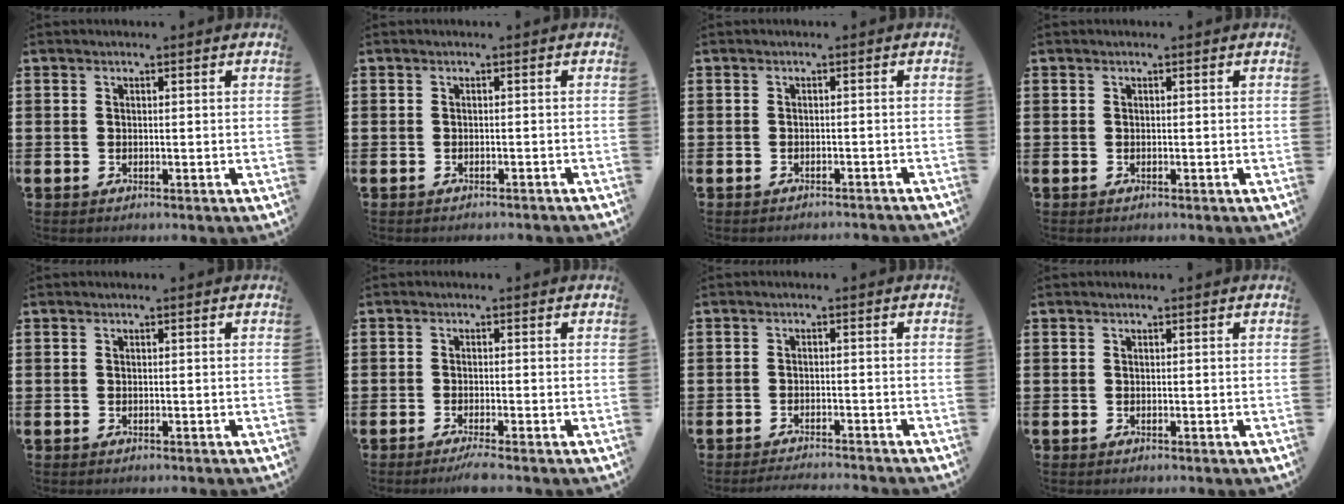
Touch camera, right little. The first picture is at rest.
{"total": 0.5, "force": [-0.5, -0.1, 0.0], "torque": [0.000, 0.000, -0.011]}
{"total": 0.8, "force": [-0.8, -0.2, 0.0], "torque": [0.000, 0.001, -0.016]}
{"total": 0.0}
{"total": 0.0}
{"total": 1.6, "force": [-1.0, 0.0, 1.2], "torque": [-0.019, -0.001, -0.018]}
{"total": 1.4, "force": [-1.4, -0.2, 0.1], "torque": [-0.003, 0.003, -0.027]}
{"total": 0.0}